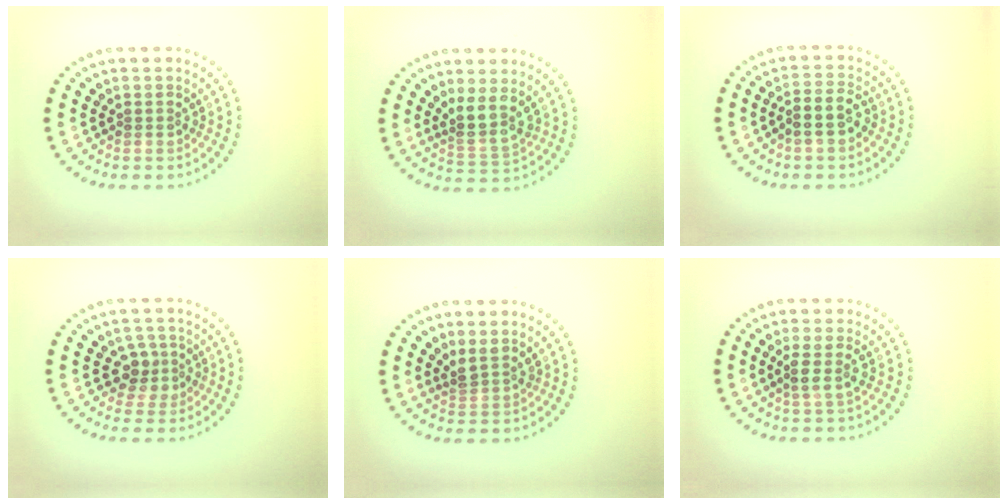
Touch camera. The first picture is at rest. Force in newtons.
{"total": 3.0, "press": 2.3, "slide": 1.8}
{"total": 2.8, "press": 2.5, "slide": 1.3}
{"total": 2.6, "press": 2.4, "slide": 1.2}
{"total": 1.9, "press": 1.4, "slide": 1.3}
{"total": 2.0, "press": 1.6, "slide": 1.2}